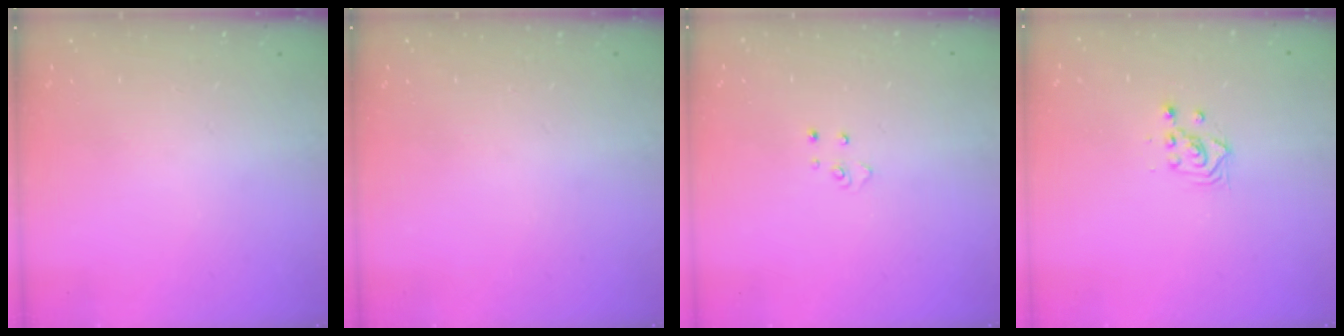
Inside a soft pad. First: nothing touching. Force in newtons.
{"total": 0.0}
{"total": 3.8, "press": 3.8, "slide": 0.4}
{"total": 2.3, "press": 2.3, "slide": 0.1}